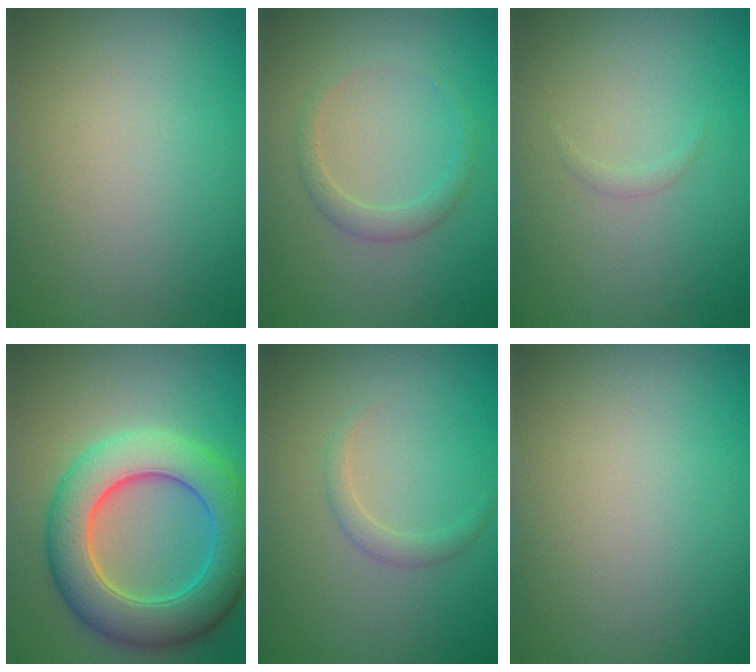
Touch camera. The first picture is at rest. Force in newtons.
{"total": 1.6, "press": 1.6, "slide": 0.1}
{"total": 0.5, "press": 0.5, "slide": 0.0}
{"total": 8.5, "press": 8.5, "slide": 0.3}
{"total": 0.7, "press": 0.7, "slide": 0.1}
{"total": 0.0}